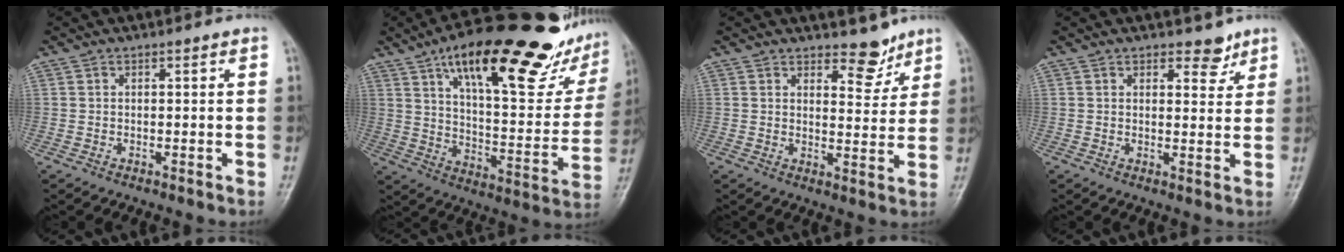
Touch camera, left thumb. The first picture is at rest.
{"total": 31.3, "force": [19.0, 10.4, 22.6], "torque": [-0.291, -0.040, 0.288]}
{"total": 5.2, "force": [4.2, 2.4, 1.8], "torque": [0.003, -0.035, 0.063]}
{"total": 3.7, "force": [2.7, 2.0, 1.5], "torque": [0.004, -0.017, 0.037]}